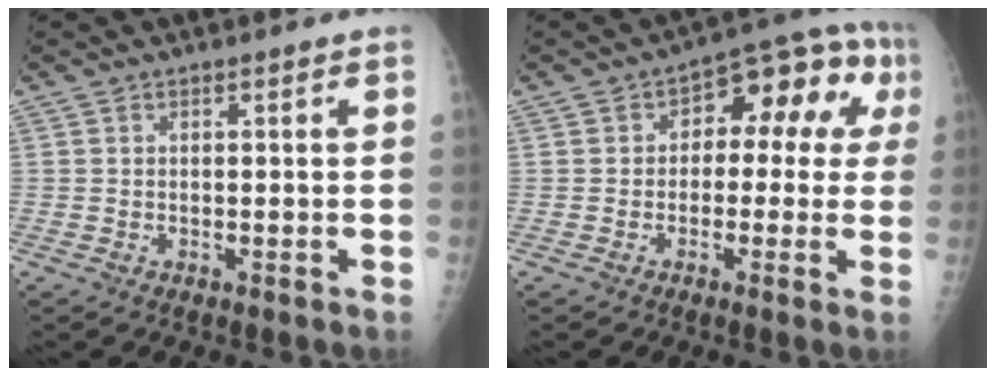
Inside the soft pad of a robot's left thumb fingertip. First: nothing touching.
{"total": 11.4, "force": [1.5, 7.2, 8.7], "torque": [-0.056, 0.048, 0.007]}